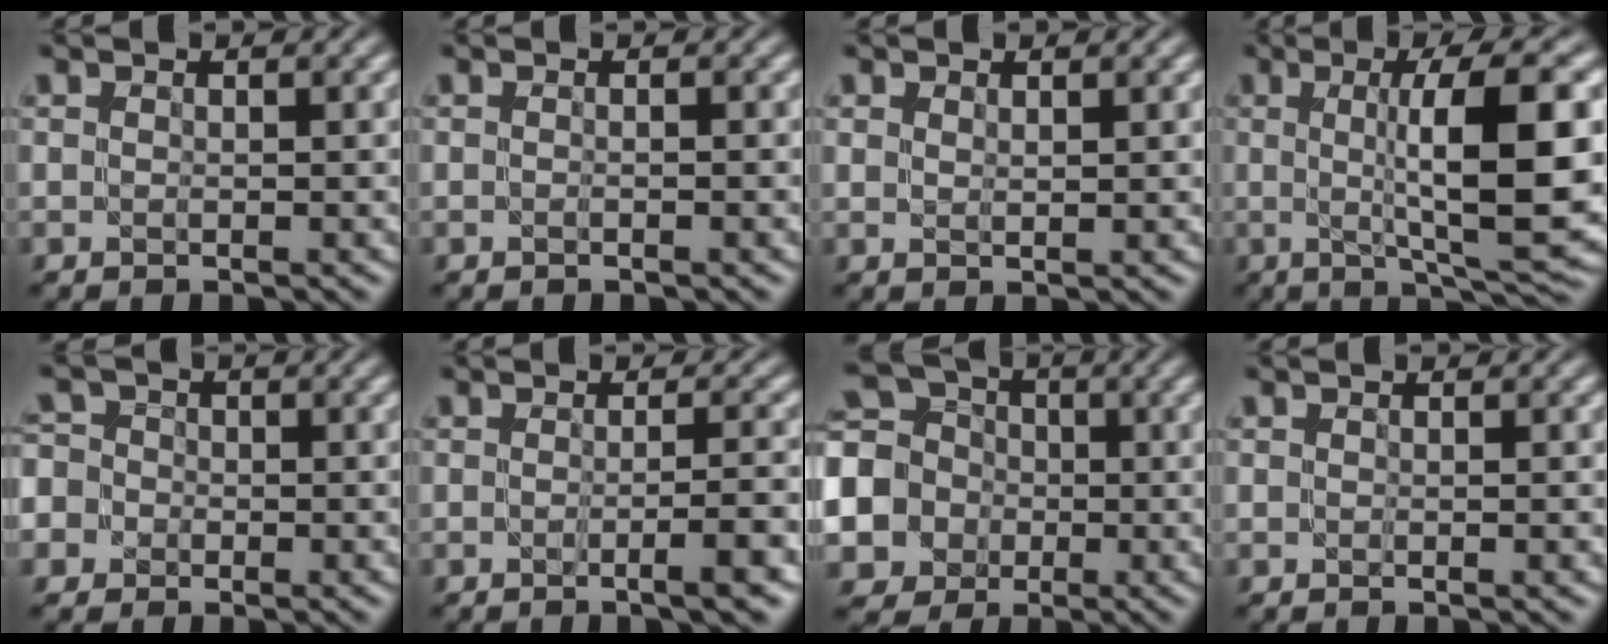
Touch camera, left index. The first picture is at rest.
{"total": 1.2, "force": [-0.1, 0.5, 1.1], "torque": [-0.002, -0.011, -0.010]}
{"total": 1.0, "force": [0.8, 0.3, 0.5], "torque": [-0.009, -0.001, 0.015]}
{"total": 11.6, "force": [0.8, 2.5, 11.3], "torque": [-0.154, 0.006, 0.016]}
{"total": 6.4, "force": [-2.3, 5.7, 1.8], "torque": [-0.043, 0.012, -0.076]}
{"total": 3.9, "force": [-1.2, 0.9, 3.6], "torque": [-0.035, 0.000, -0.024]}
{"total": 9.2, "force": [-1.4, 8.6, 3.2], "torque": [-0.100, 0.003, -0.051]}
{"total": 0.7, "force": [-0.2, 0.1, 0.6], "torque": [-0.008, -0.004, -0.002]}